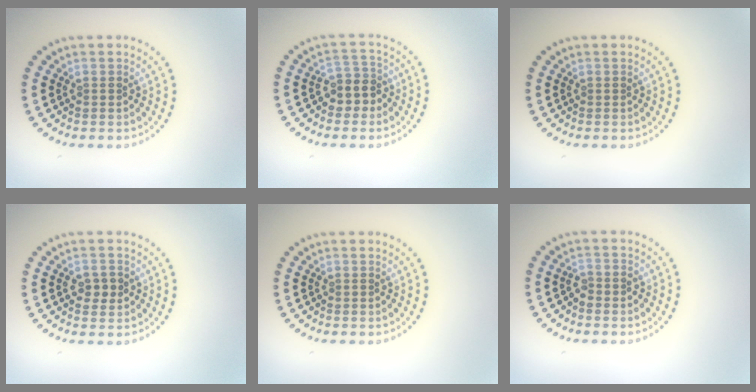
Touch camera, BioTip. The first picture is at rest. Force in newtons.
{"total": 2.6, "press": 2.2, "slide": 1.4}
{"total": 0.0}
{"total": 1.9, "press": 1.9, "slide": 0.3}
{"total": 0.0}
{"total": 0.9, "press": 0.8, "slide": 0.5}